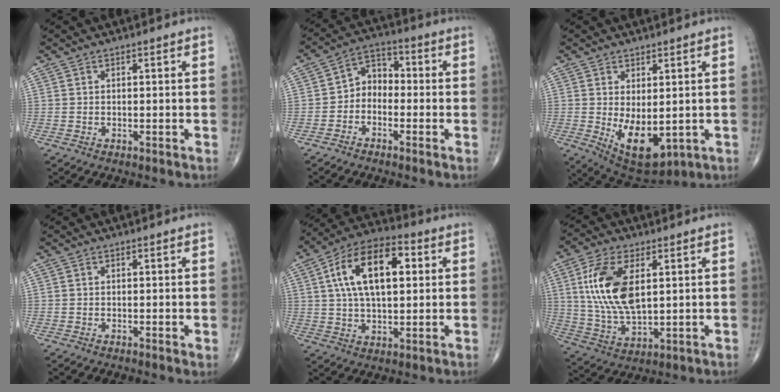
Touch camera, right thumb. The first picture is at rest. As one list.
[{"total": 5.8, "force": [-1.5, 4.5, 3.3], "torque": [-0.029, 0.032, -0.047]}, {"total": 9.9, "force": [-1.0, 5.3, 8.3], "torque": [-0.117, -0.016, 0.009]}, {"total": 0.6, "force": [0.2, 0.4, 0.4], "torque": [-0.004, -0.002, 0.000]}, {"total": 16.9, "force": [4.2, 8.6, 13.9], "torque": [-0.229, 0.017, 0.066]}, {"total": 14.8, "force": [3.7, 7.4, 12.3], "torque": [-0.243, -0.014, 0.078]}]